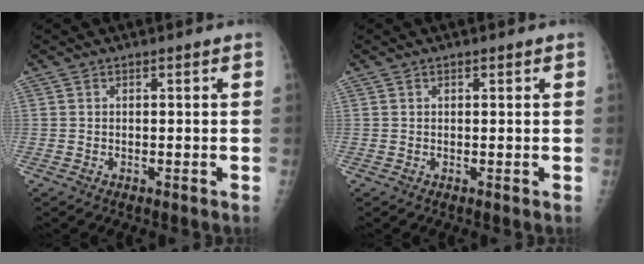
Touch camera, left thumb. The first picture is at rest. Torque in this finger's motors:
{"motor_torque": [-0.03, 0.15, -0.07, -0.02, -0.02]}